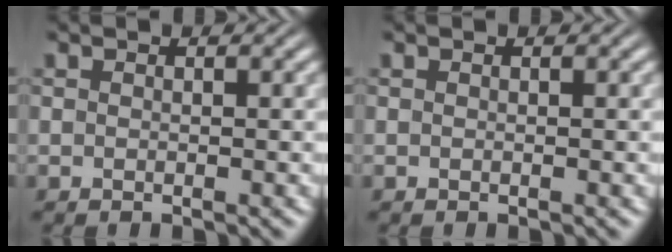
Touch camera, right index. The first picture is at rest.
{"total": 0.0}